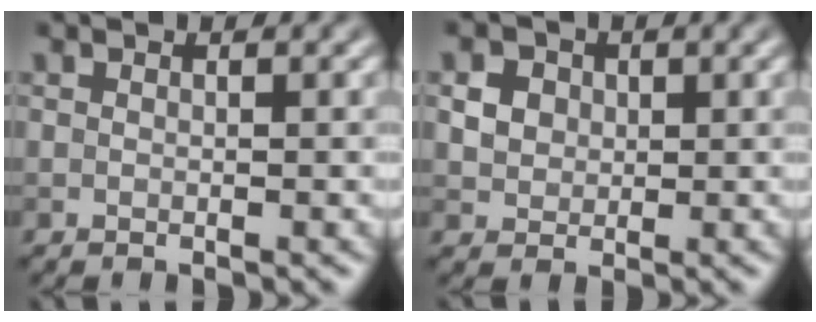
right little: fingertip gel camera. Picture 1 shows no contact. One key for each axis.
{"total": 3.1, "fx": 1.1, "fy": 2.6, "fz": 1.4, "tx": -0.035, "ty": 0.002, "tz": 0.027}